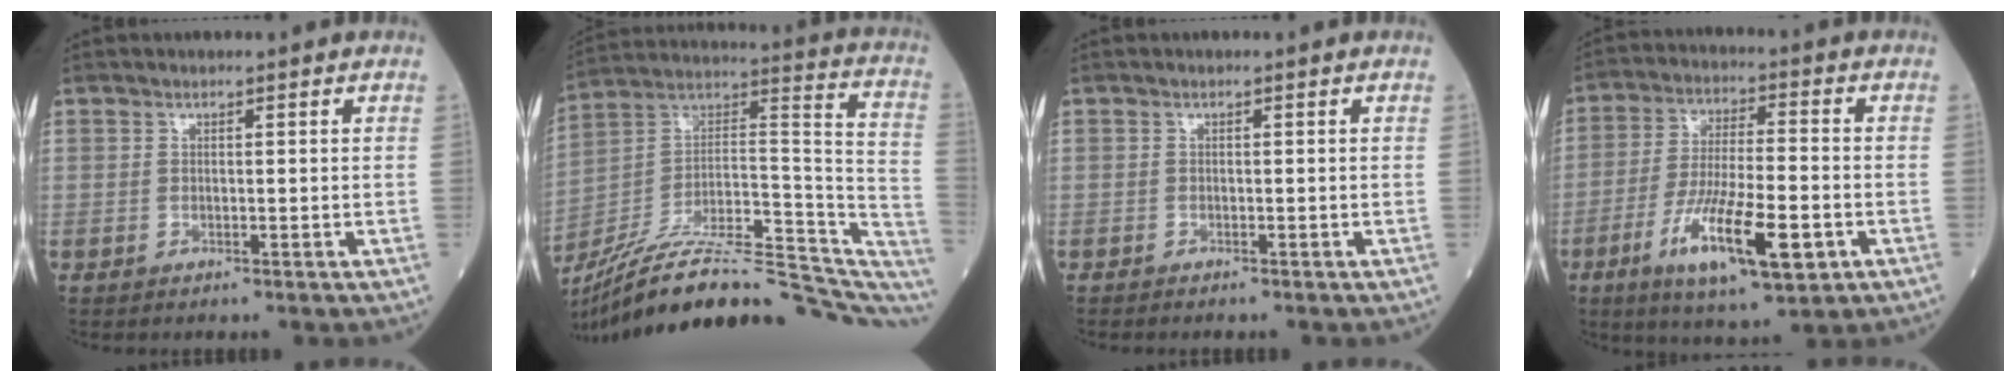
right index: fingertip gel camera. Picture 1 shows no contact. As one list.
[{"total": 30.2, "force": [-24.0, 7.1, 16.8], "torque": [-0.228, 0.020, -0.361]}, {"total": 0.8, "force": [-0.8, 0.1, 0.2], "torque": [-0.004, -0.001, -0.014]}, {"total": 13.8, "force": [-5.4, 2.8, 12.4], "torque": [-0.230, -0.020, -0.088]}]